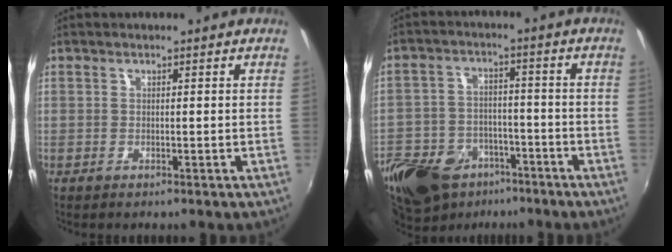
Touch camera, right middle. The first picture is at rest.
{"total": 20.9, "force": [-12.6, 13.2, 10.0], "torque": [-0.260, -0.009, -0.192]}